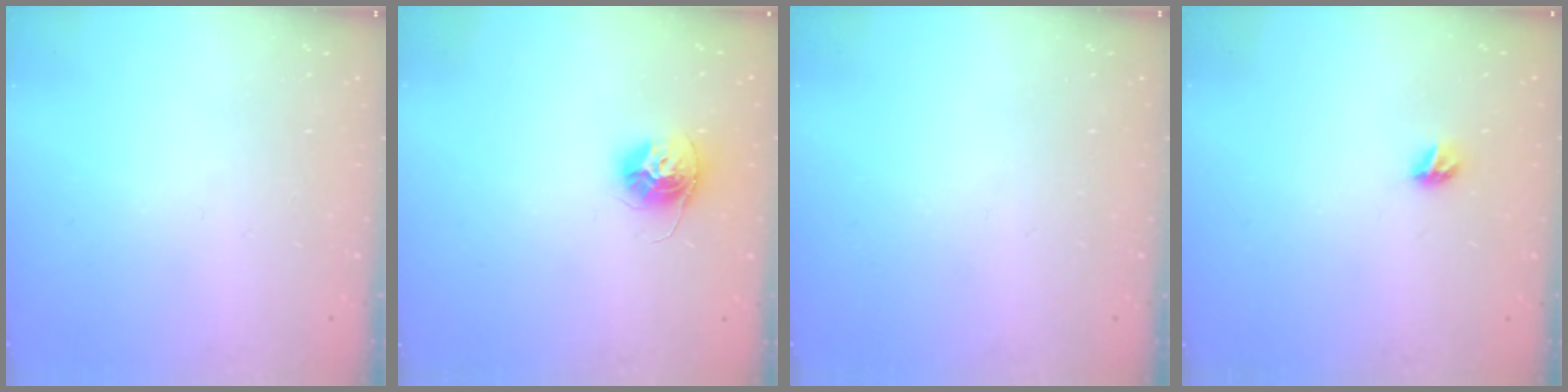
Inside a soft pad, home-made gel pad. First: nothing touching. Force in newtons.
{"total": 11.3, "press": 11.2, "slide": 0.8}
{"total": 0.0}
{"total": 5.4, "press": 5.4, "slide": 0.5}